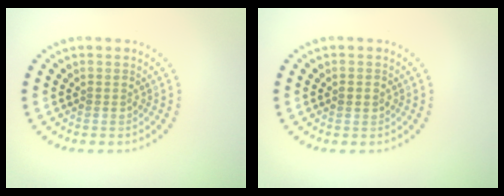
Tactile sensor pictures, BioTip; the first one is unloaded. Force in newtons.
{"total": 1.4, "press": 1.4, "slide": 0.1}